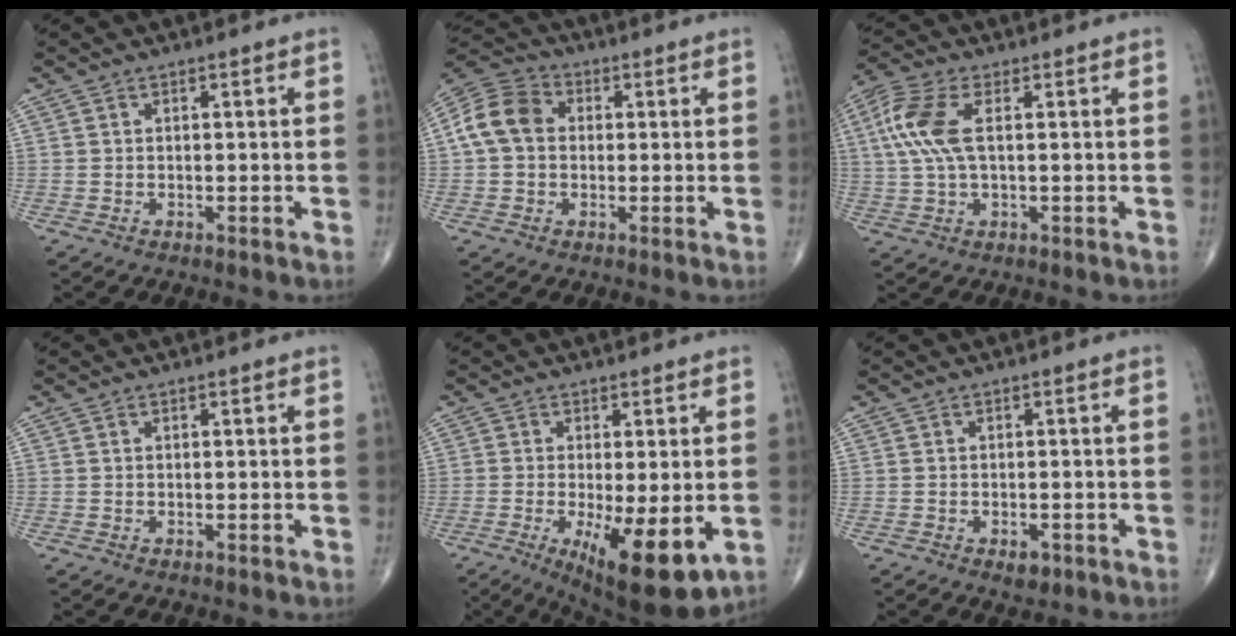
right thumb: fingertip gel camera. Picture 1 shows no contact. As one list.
[{"total": 10.0, "force": [0.8, 7.8, 6.2], "torque": [-0.116, 0.029, 0.004]}, {"total": 9.5, "force": [1.9, 4.2, 8.3], "torque": [-0.213, 0.017, 0.035]}, {"total": 0.0}, {"total": 13.0, "force": [-3.6, 4.0, 11.8], "torque": [-0.182, -0.025, -0.042]}, {"total": 2.3, "force": [-1.1, 1.3, 1.5], "torque": [-0.016, 0.002, -0.010]}]